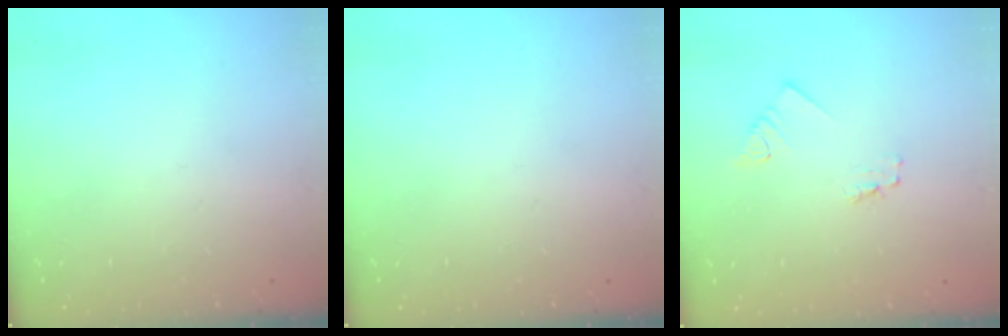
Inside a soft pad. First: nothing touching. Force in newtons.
{"total": 0.0}
{"total": 1.2, "press": 1.2, "slide": 0.1}